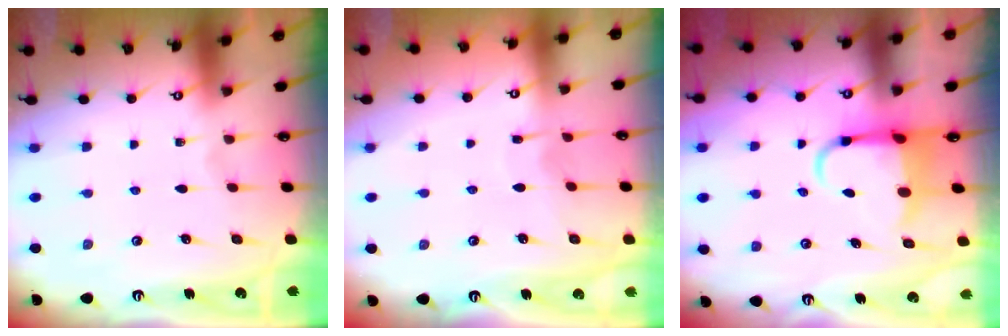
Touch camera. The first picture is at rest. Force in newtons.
{"total": 4.7, "press": 4.7, "slide": 0.5}
{"total": 5.7, "press": 5.6, "slide": 1.2}